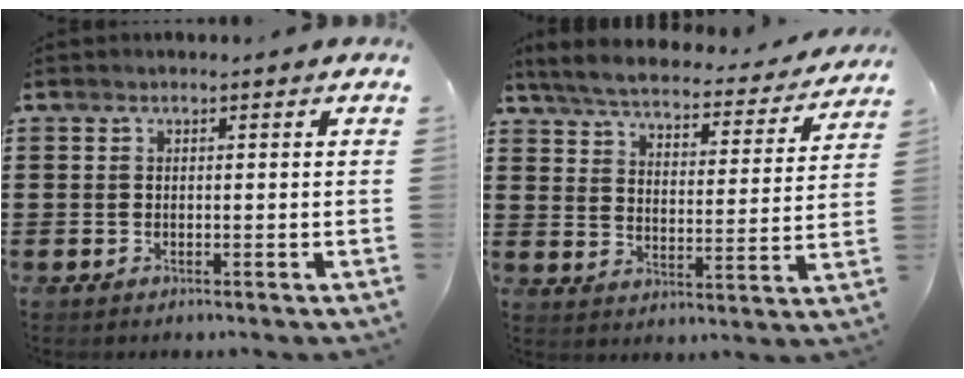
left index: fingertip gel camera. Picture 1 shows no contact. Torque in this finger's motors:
{"motor_torque": [1.18, -0.96, 0.30, 0.12]}